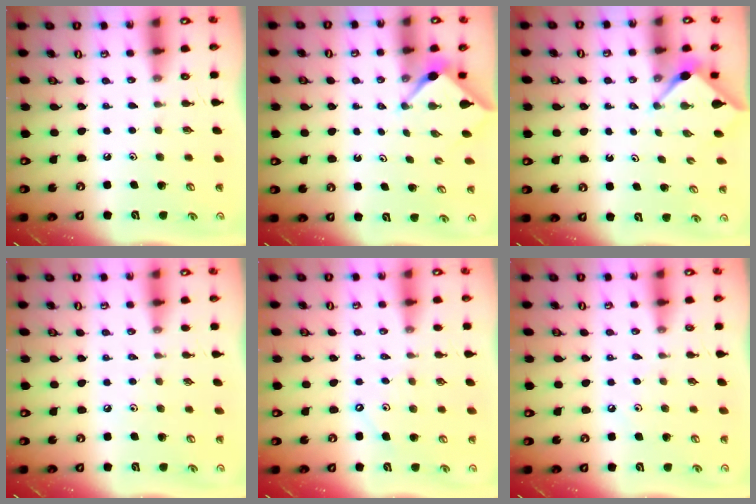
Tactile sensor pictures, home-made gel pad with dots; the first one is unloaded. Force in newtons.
{"total": 3.0, "press": 3.0, "slide": 0.2}
{"total": 3.1, "press": 3.1, "slide": 0.3}
{"total": 2.1, "press": 2.1, "slide": 0.4}
{"total": 2.9, "press": 2.8, "slide": 0.5}
{"total": 2.9, "press": 2.9, "slide": 0.4}